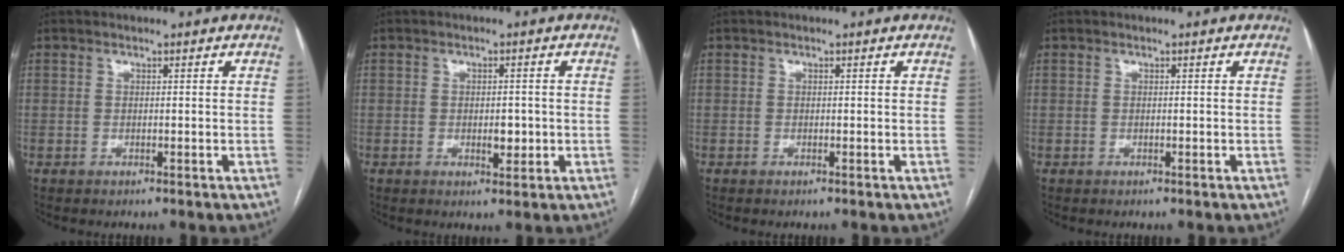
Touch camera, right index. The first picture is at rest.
{"total": 2.8, "force": [-0.6, 1.2, 2.4], "torque": [-0.038, 0.001, -0.005]}
{"total": 0.0}
{"total": 0.0}